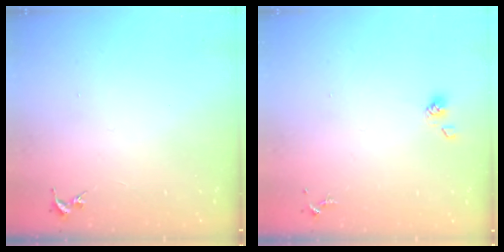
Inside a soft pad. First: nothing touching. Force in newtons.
{"total": 4.4, "press": 3.7, "slide": 2.4}